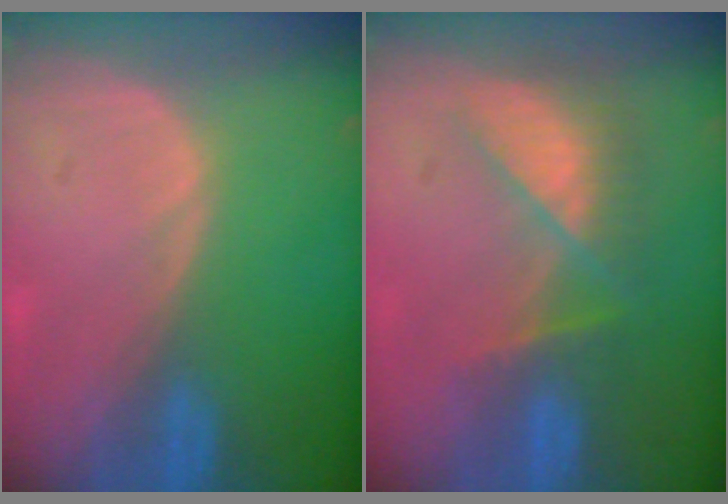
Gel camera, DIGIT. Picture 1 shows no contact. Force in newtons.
{"total": 8.3, "press": 7.1, "slide": 4.3}